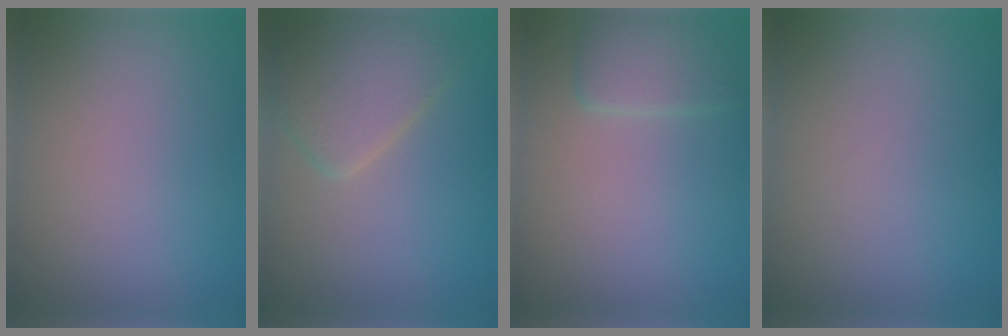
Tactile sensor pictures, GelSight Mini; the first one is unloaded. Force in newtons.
{"total": 3.8, "press": 3.8, "slide": 0.2}
{"total": 2.0, "press": 2.0, "slide": 0.3}
{"total": 0.0}